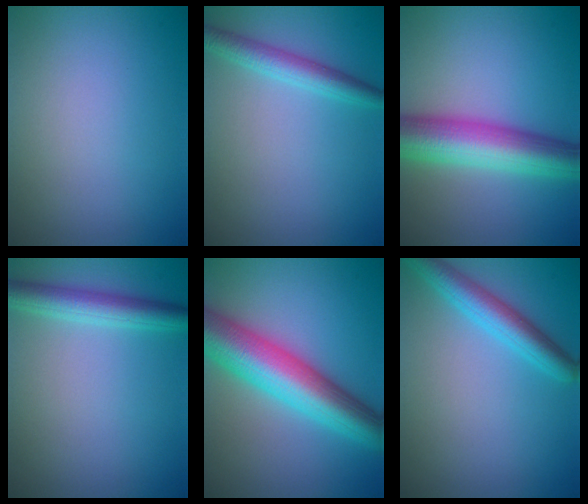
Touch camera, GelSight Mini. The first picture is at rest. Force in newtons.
{"total": 2.7, "press": 2.7, "slide": 0.1}
{"total": 8.3, "press": 8.2, "slide": 0.4}
{"total": 3.4, "press": 3.4, "slide": 0.1}
{"total": 9.6, "press": 9.6, "slide": 0.3}
{"total": 3.8, "press": 3.8, "slide": 0.2}